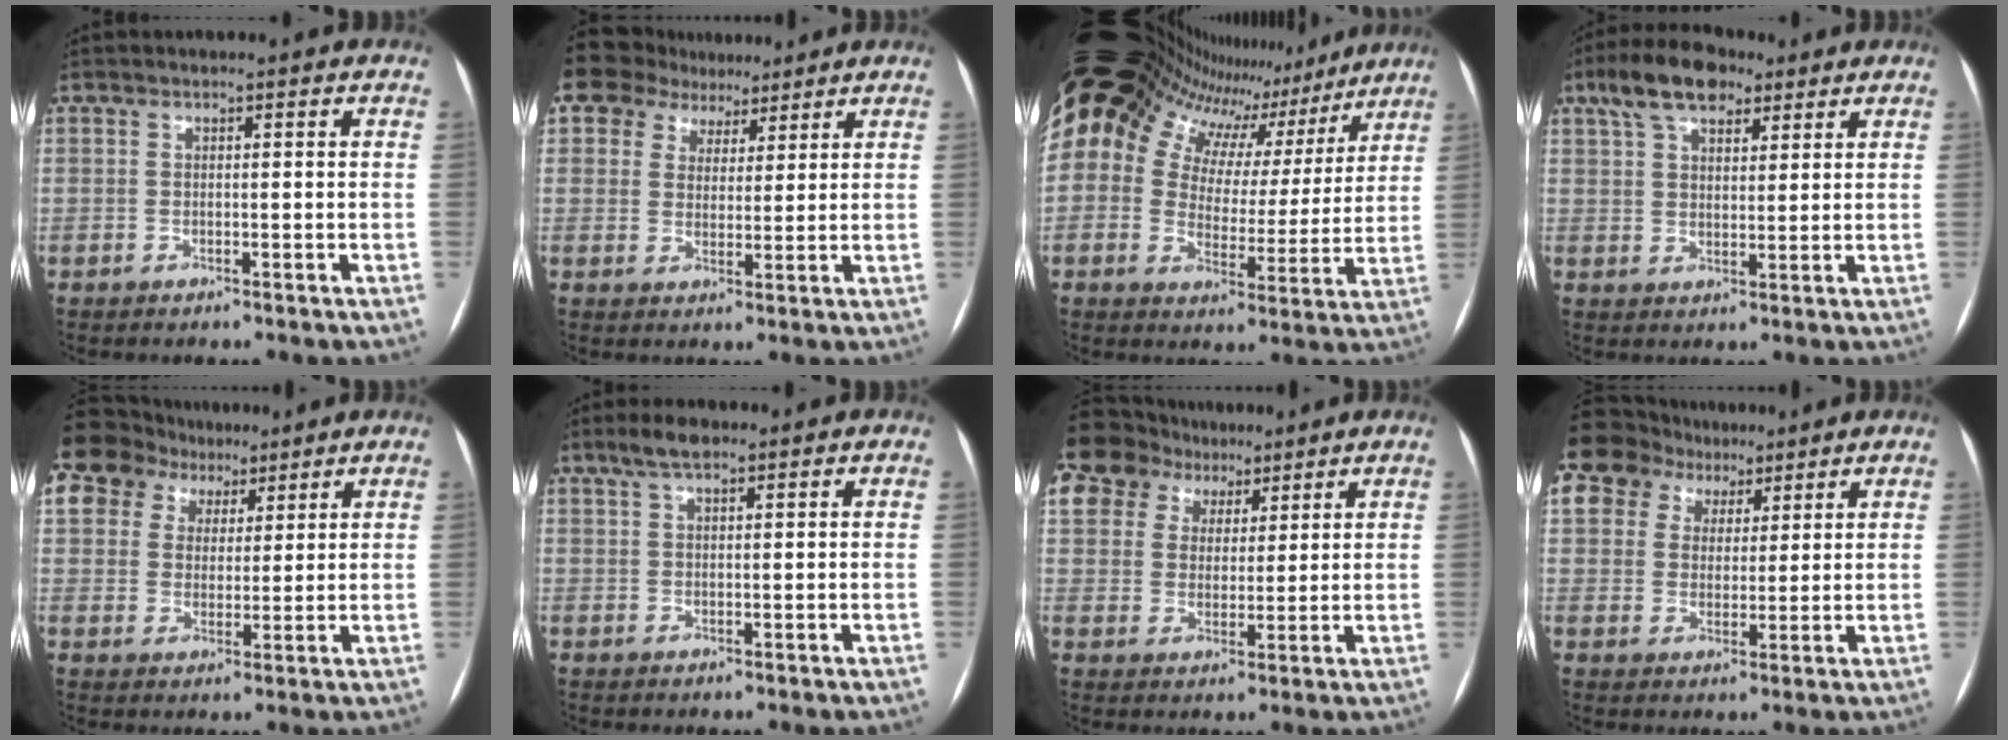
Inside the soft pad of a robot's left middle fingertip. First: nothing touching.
{"total": 5.3, "force": [4.6, 2.5, 0.1], "torque": [0.013, 0.011, 0.076]}
{"total": 23.2, "force": [17.6, 11.9, 9.2], "torque": [-0.199, 0.043, 0.252]}
{"total": 9.7, "force": [6.3, 4.2, 6.0], "torque": [-0.113, 0.028, 0.112]}
{"total": 11.9, "force": [7.7, 8.3, 3.6], "torque": [-0.096, 0.047, 0.145]}
{"total": 3.7, "force": [2.6, 1.0, 2.5], "torque": [-0.054, 0.015, 0.050]}
{"total": 12.5, "force": [8.5, 8.2, 3.9], "torque": [-0.100, 0.047, 0.159]}
{"total": 11.0, "force": [7.1, 7.8, 3.2], "torque": [-0.083, 0.044, 0.132]}